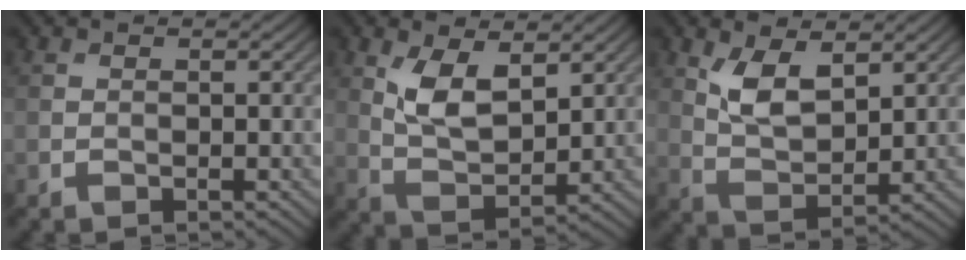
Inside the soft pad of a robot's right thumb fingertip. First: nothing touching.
{"total": 6.8, "force": [2.9, 3.1, 5.3], "torque": [-0.112, -0.010, 0.058]}
{"total": 6.2, "force": [3.0, 2.8, 4.6], "torque": [-0.101, -0.009, 0.059]}